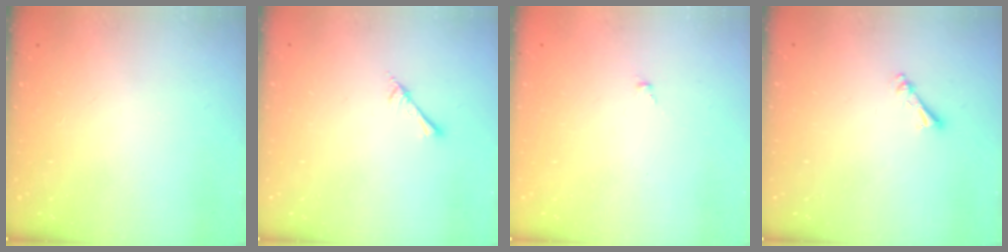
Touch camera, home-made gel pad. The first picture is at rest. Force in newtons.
{"total": 3.1, "press": 3.1, "slide": 0.3}
{"total": 0.5, "press": 0.4, "slide": 0.4}
{"total": 2.5, "press": 2.4, "slide": 0.5}